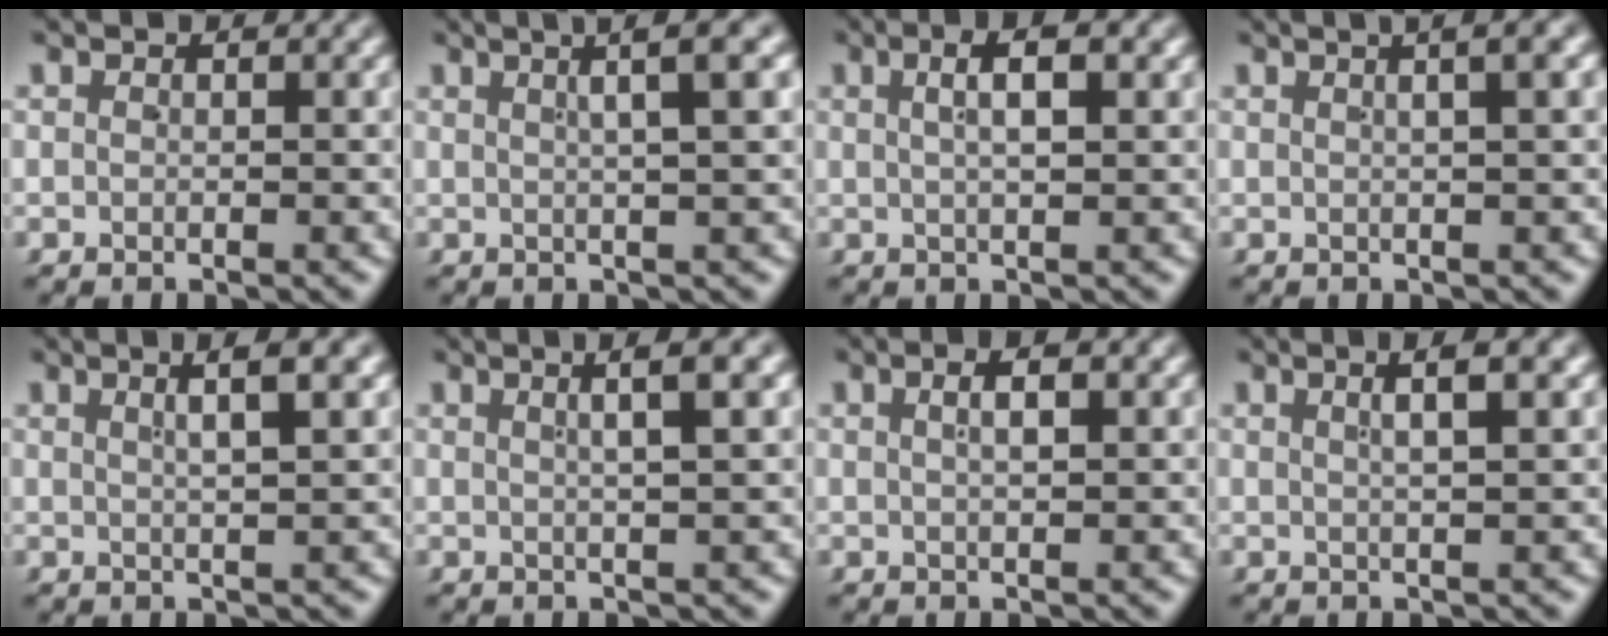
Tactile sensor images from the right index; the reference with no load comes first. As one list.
[{"total": 4.3, "force": [2.2, -0.1, 3.7], "torque": [-0.039, 0.023, 0.031]}, {"total": 3.2, "force": [1.4, 0.5, 2.8], "torque": [-0.036, 0.013, 0.022]}, {"total": 3.8, "force": [1.8, 0.7, 3.3], "torque": [-0.031, 0.026, 0.021]}, {"total": 3.1, "force": [1.7, -0.5, 2.5], "torque": [-0.030, 0.014, 0.030]}, {"total": 3.4, "force": [1.7, -0.4, 3.0], "torque": [-0.034, 0.017, 0.026]}, {"total": 2.2, "force": [0.7, 0.4, 2.0], "torque": [-0.019, 0.008, 0.011]}, {"total": 2.6, "force": [1.4, -0.4, 2.2], "torque": [-0.027, 0.012, 0.025]}]